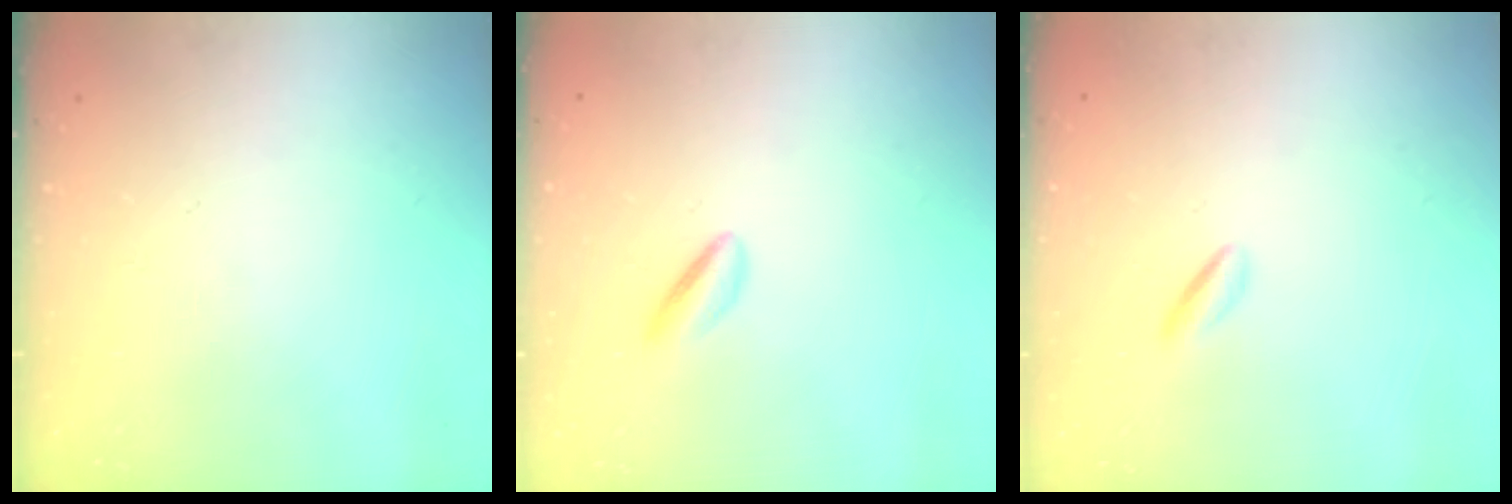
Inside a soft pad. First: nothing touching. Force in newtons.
{"total": 2.5, "press": 2.3, "slide": 0.9}
{"total": 1.5, "press": 1.3, "slide": 0.6}